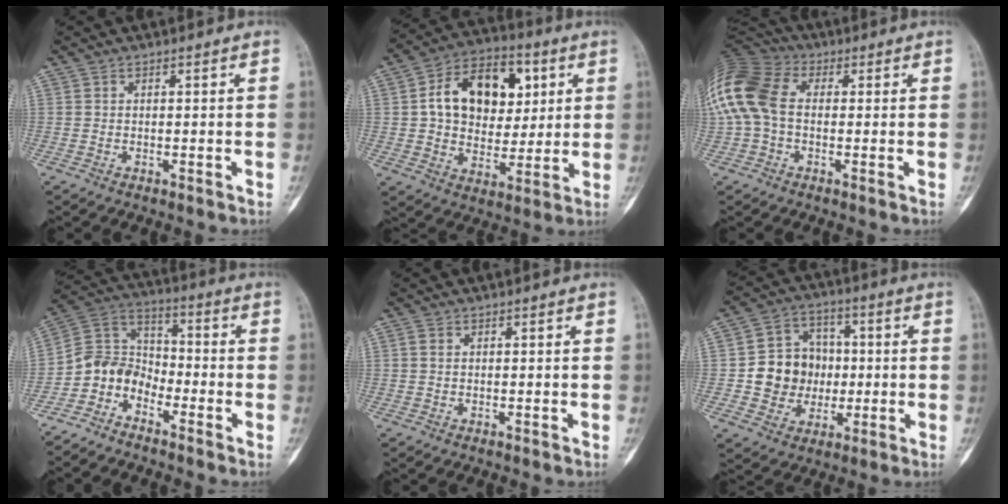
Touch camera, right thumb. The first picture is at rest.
{"total": 17.1, "force": [4.1, 11.9, 11.5], "torque": [-0.139, 0.007, 0.065]}
{"total": 16.0, "force": [0.9, 11.1, 11.4], "torque": [-0.269, 0.033, 0.009]}
{"total": 8.0, "force": [-5.1, 5.6, 2.7], "torque": [-0.034, 0.073, -0.117]}
{"total": 1.0, "force": [0.2, 0.7, 0.7], "torque": [-0.017, 0.002, 0.005]}
{"total": 11.8, "force": [-0.7, 10.7, 5.1], "torque": [-0.037, 0.022, -0.010]}